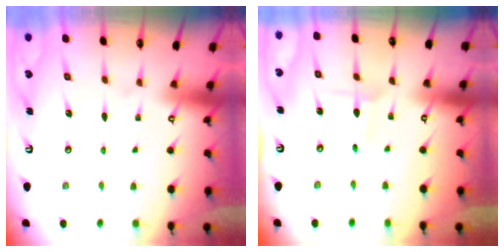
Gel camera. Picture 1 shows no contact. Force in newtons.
{"total": 2.3, "press": 2.3, "slide": 0.2}